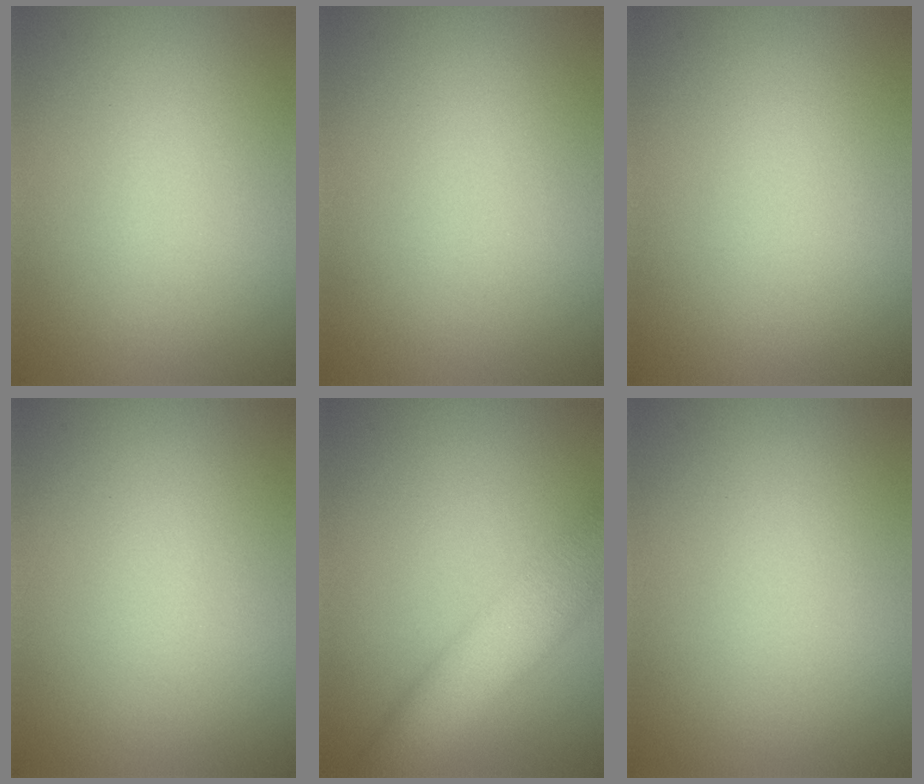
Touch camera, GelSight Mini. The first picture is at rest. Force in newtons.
{"total": 0.0}
{"total": 0.0}
{"total": 0.0}
{"total": 6.4, "press": 6.4, "slide": 0.2}
{"total": 0.0}